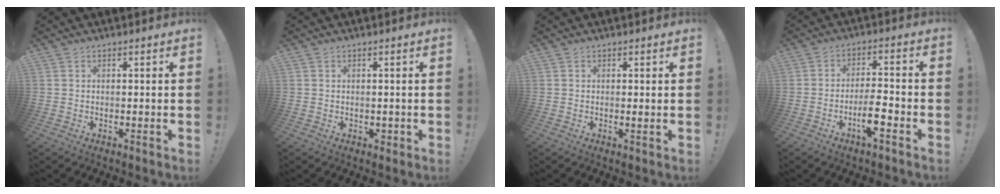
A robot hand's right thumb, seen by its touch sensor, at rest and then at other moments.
{"total": 1.1, "force": [-0.2, 1.0, 0.5], "torque": [0.001, 0.000, -0.004]}
{"total": 0.7, "force": [0.3, -0.1, 0.7], "torque": [0.002, -0.006, 0.002]}
{"total": 8.4, "force": [-3.9, 1.9, 7.2], "torque": [-0.128, 0.014, -0.069]}